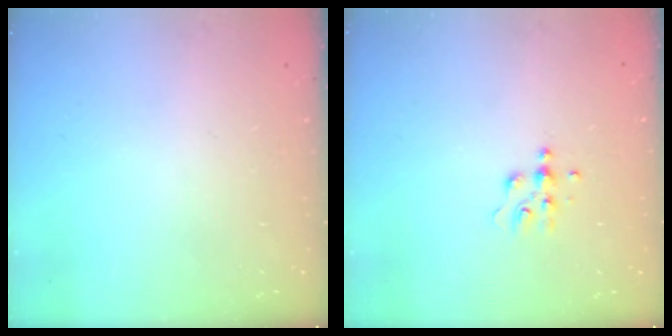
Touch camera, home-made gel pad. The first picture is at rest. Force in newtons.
{"total": 5.5, "press": 5.5, "slide": 0.7}